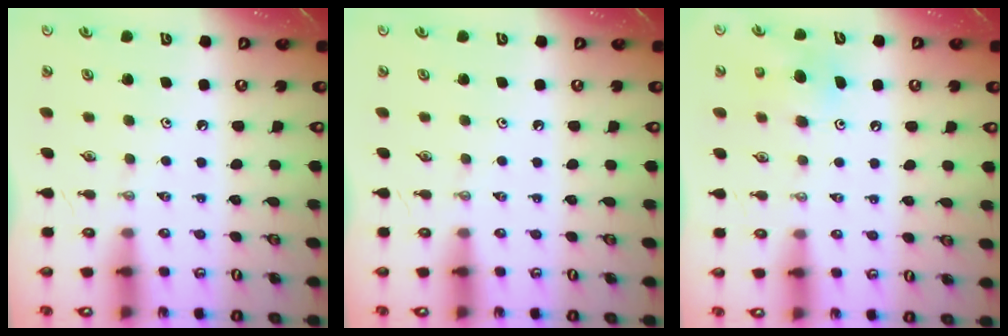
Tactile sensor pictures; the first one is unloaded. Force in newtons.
{"total": 0.0}
{"total": 6.2, "press": 5.9, "slide": 1.8}